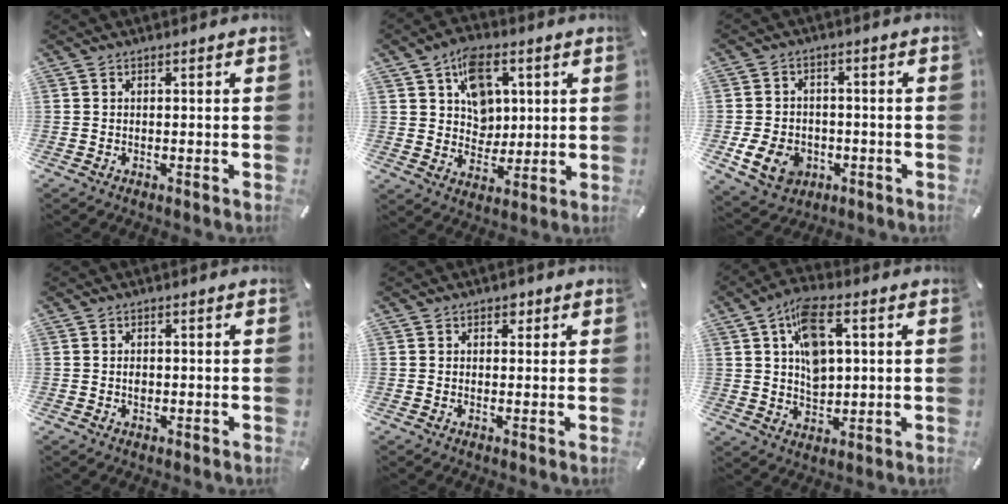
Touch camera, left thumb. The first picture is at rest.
{"total": 10.3, "force": [4.2, 8.2, 4.6], "torque": [-0.069, -0.011, 0.077]}
{"total": 9.6, "force": [-3.1, 7.7, 4.9], "torque": [-0.104, 0.013, -0.058]}
{"total": 1.4, "force": [-0.2, 1.0, 0.9], "torque": [-0.020, 0.003, -0.005]}
{"total": 2.0, "force": [0.8, 1.7, 0.7], "torque": [-0.001, 0.000, 0.008]}
{"total": 10.9, "force": [3.1, 6.9, 7.9], "torque": [-0.135, 0.004, 0.056]}